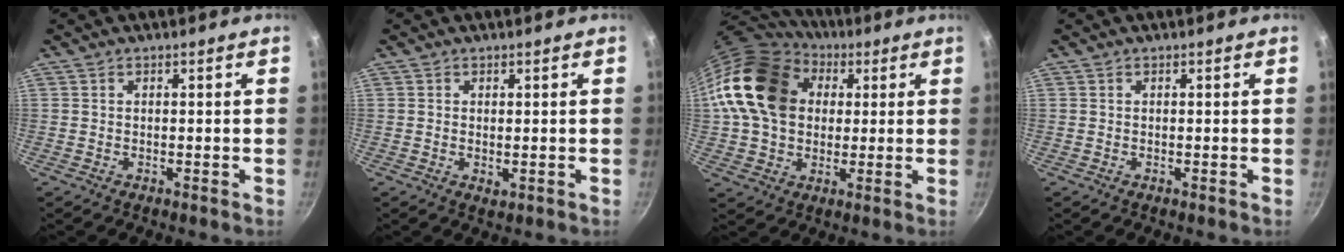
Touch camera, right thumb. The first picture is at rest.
{"total": 1.3, "force": [0.2, 0.7, 1.0], "torque": [-0.018, -0.004, 0.003]}
{"total": 20.4, "force": [4.4, 15.5, 12.4], "torque": [-0.205, 0.024, 0.070]}
{"total": 0.0}